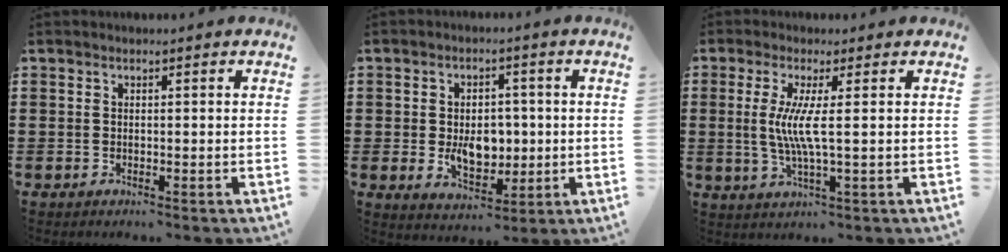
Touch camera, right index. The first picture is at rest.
{"total": 6.8, "force": [-0.4, 4.6, 4.9], "torque": [-0.070, 0.003, -0.010]}
{"total": 5.9, "force": [0.5, -0.2, 5.9], "torque": [-0.126, -0.014, 0.000]}